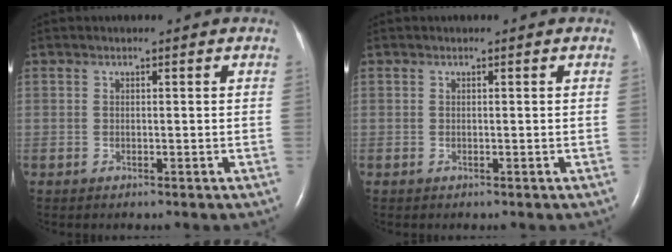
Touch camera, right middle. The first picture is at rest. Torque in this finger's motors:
{"motor_torque": [0.00, 0.00, 0.00, 0.00]}